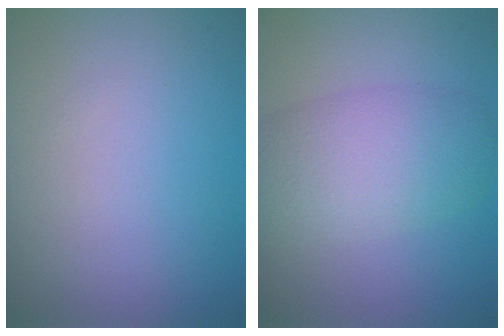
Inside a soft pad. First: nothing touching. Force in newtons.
{"total": 6.1, "press": 6.1, "slide": 0.3}